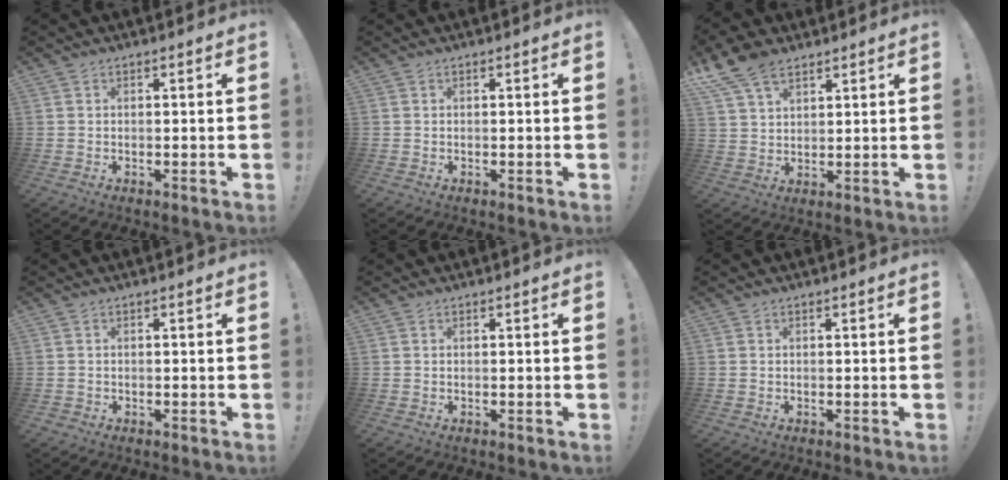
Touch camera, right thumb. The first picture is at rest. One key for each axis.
{"total": 0.0}
{"total": 10.1, "fx": 6.8, "fy": 5.6, "fz": 4.9, "tx": -0.086, "ty": -0.029, "tz": 0.135}
{"total": 0.9, "fx": -0.5, "fy": 0.7, "fz": 0.0, "tx": -0.002, "ty": 0.003, "tz": -0.009}
{"total": 0.0}
{"total": 0.0}